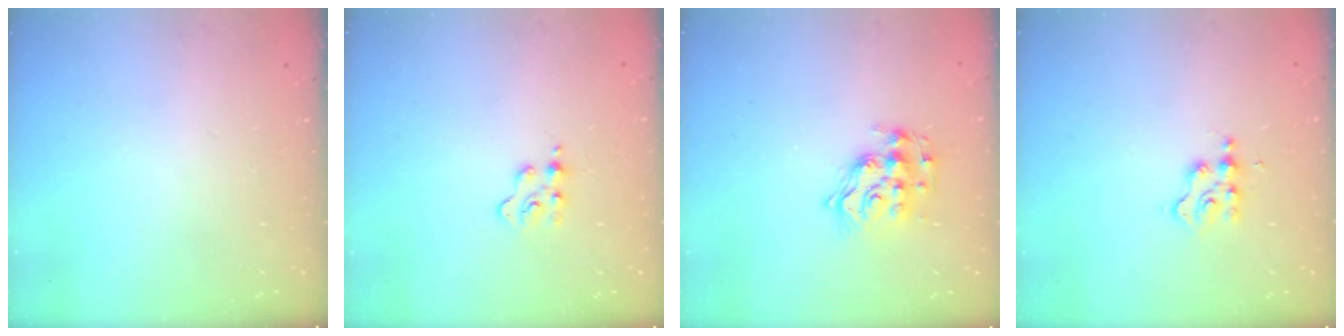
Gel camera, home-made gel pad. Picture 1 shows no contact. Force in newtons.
{"total": 3.1, "press": 3.1, "slide": 0.3}
{"total": 12.2, "press": 12.2, "slide": 0.7}
{"total": 2.7, "press": 2.6, "slide": 0.4}